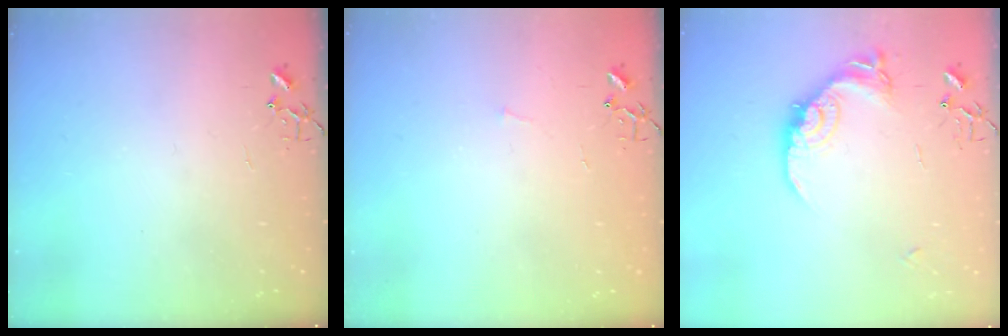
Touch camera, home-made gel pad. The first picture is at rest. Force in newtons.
{"total": 2.8, "press": 2.8, "slide": 0.3}
{"total": 15.7, "press": 15.6, "slide": 0.8}